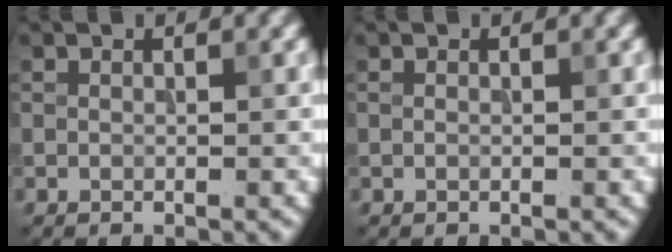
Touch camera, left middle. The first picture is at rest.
{"total": 0.0}